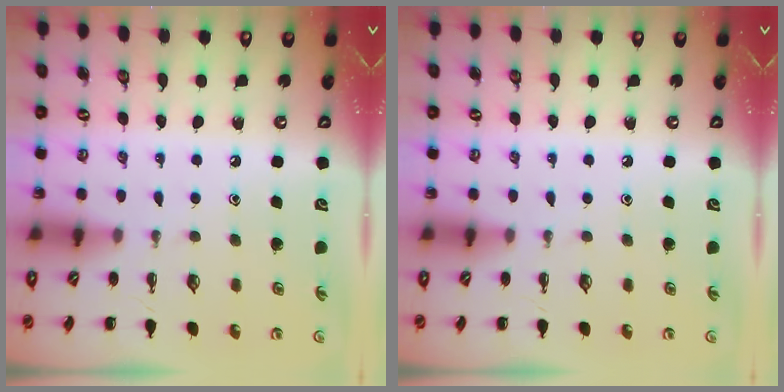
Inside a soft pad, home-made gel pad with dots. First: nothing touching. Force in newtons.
{"total": 0.0}